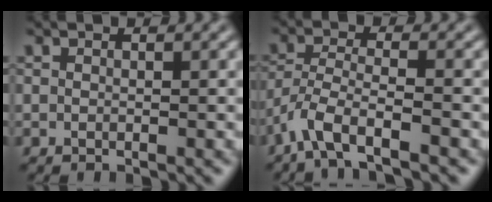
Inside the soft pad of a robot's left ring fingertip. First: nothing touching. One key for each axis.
{"total": 4.7, "fx": -3.4, "fy": 1.0, "fz": 3.1, "tx": -0.062, "ty": -0.003, "tz": -0.073}